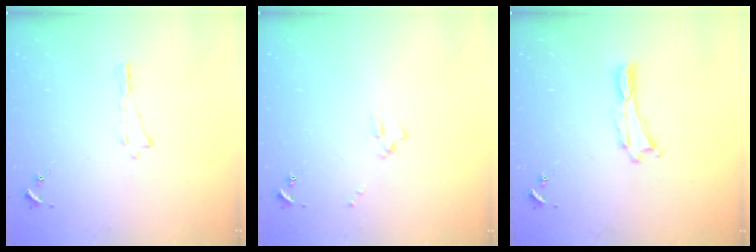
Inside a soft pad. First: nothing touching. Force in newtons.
{"total": 1.7, "press": 1.6, "slide": 0.2}
{"total": 0.0}